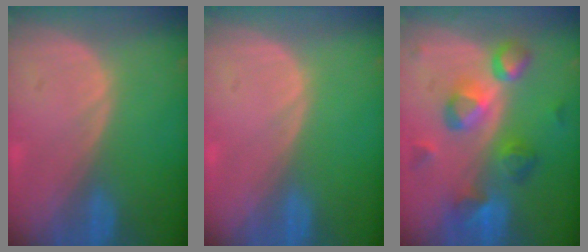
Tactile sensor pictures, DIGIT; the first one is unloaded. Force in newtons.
{"total": 0.0}
{"total": 9.2, "press": 8.4, "slide": 3.8}